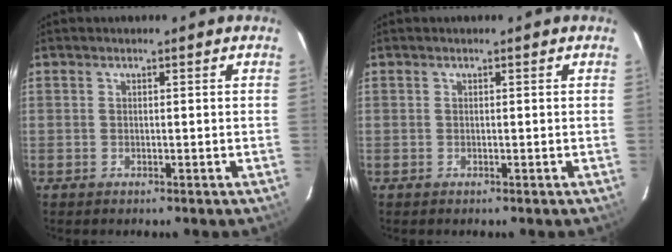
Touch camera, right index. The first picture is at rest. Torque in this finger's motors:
{"motor_torque": [0.02, -0.02, 0.02, 0.00]}